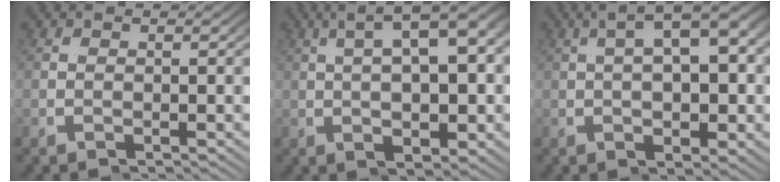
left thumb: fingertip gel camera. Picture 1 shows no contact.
{"total": 6.0, "force": [0.9, 0.6, 5.9], "torque": [-0.063, 0.047, -0.007]}
{"total": 5.3, "force": [0.5, 1.4, 5.1], "torque": [-0.067, 0.033, -0.005]}